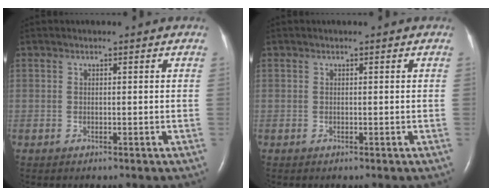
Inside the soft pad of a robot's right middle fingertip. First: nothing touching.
{"total": 0.0}